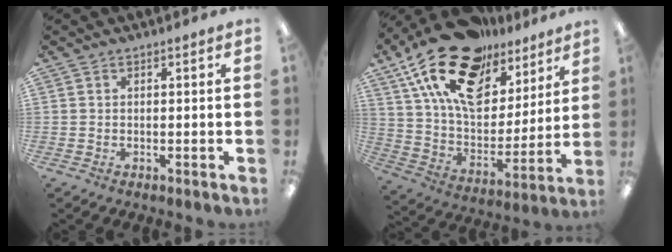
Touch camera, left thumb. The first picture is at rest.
{"total": 22.1, "force": [14.4, 11.5, 12.1], "torque": [-0.233, -0.081, 0.258]}